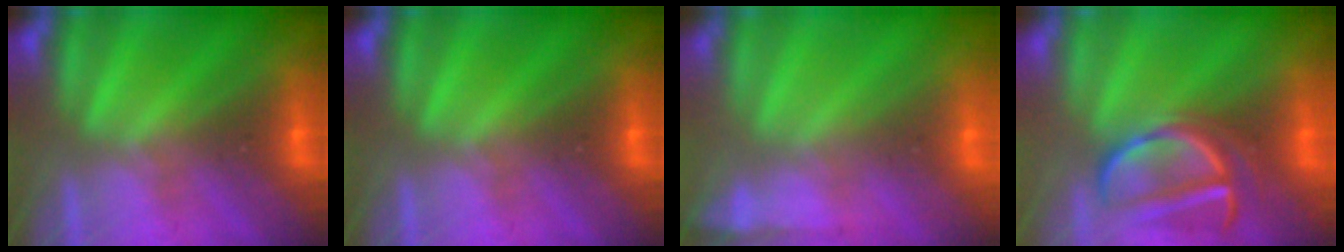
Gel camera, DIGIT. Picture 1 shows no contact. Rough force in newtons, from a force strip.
{"total": 0.0}
{"total": 6.6}
{"total": 3.8}